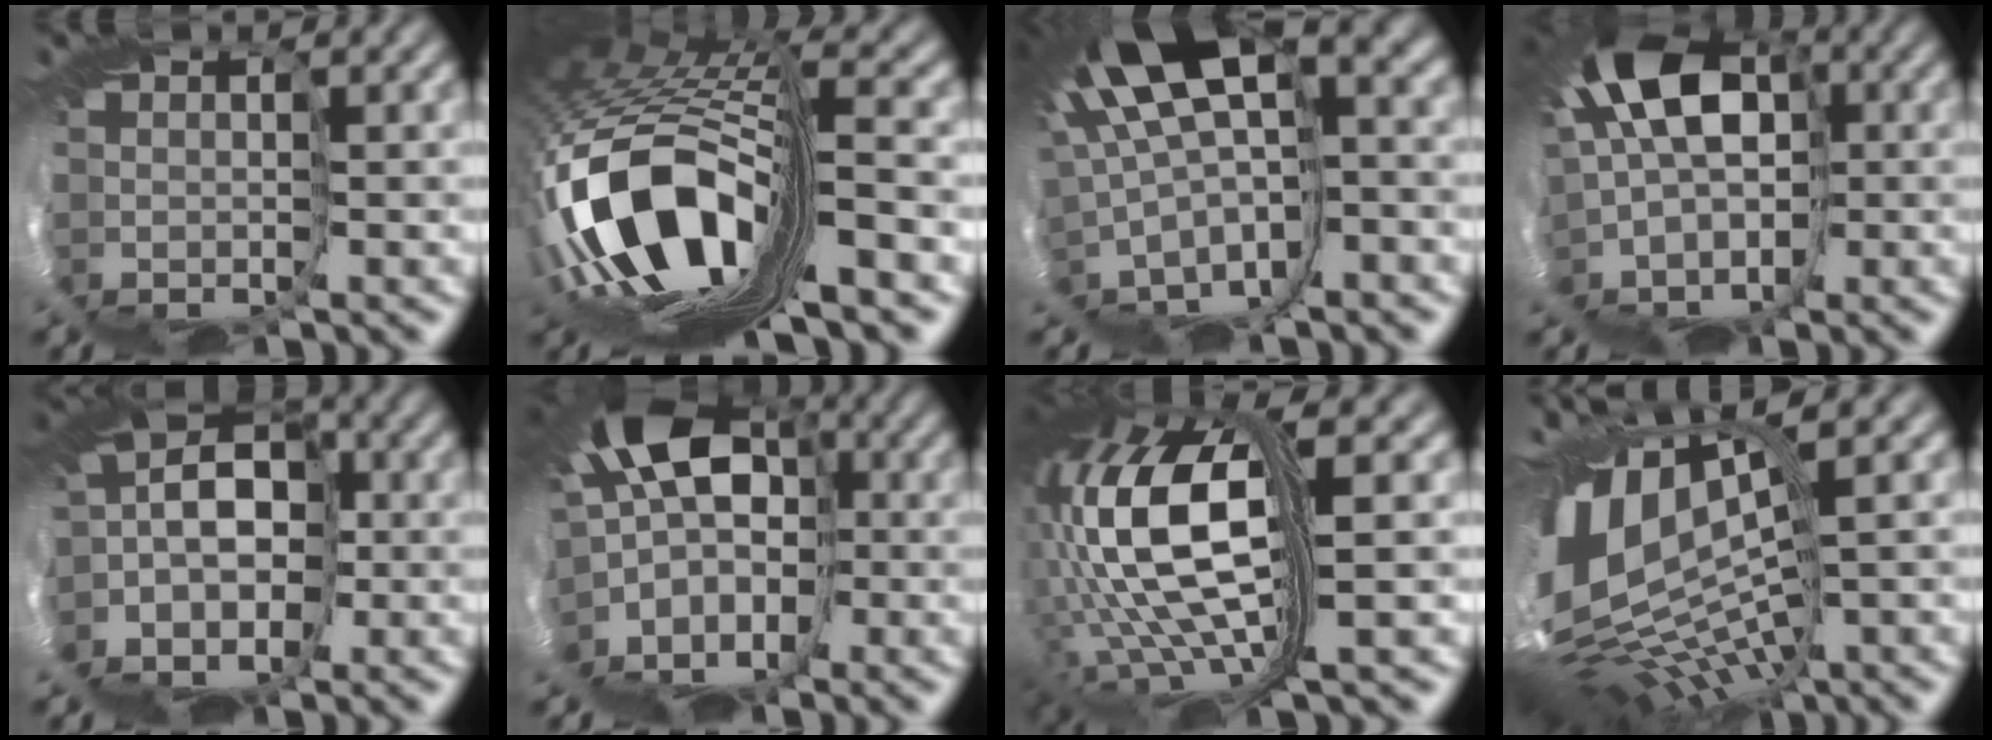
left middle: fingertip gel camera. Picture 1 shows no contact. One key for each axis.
{"total": 12.0, "fx": -5.9, "fy": 3.0, "fz": 10.1, "tx": -0.245, "ty": -0.006, "tz": -0.098}
{"total": 9.5, "fx": 2.5, "fy": 2.1, "fz": 8.9, "tx": -0.202, "ty": 0.008, "tz": 0.068}
{"total": 9.1, "fx": 1.1, "fy": 5.7, "fz": 7.1, "tx": -0.155, "ty": 0.016, "tz": 0.008}
{"total": 5.3, "fx": -2.2, "fy": 4.0, "fz": 2.8, "tx": -0.062, "ty": 0.017, "tz": -0.054}
{"total": 9.6, "fx": -2.9, "fy": 6.6, "fz": 6.3, "tx": -0.143, "ty": 0.005, "tz": -0.071}
{"total": 12.1, "fx": 0.3, "fy": 3.3, "fz": 11.6, "tx": -0.266, "ty": -0.003, "tz": 0.024}
{"total": 10.1, "fx": 0.1, "fy": 3.5, "fz": 9.5, "tx": -0.212, "ty": -0.005, "tz": 0.035}